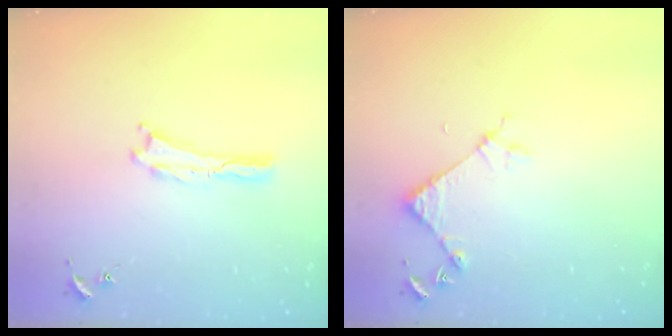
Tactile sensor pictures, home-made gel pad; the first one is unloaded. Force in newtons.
{"total": 4.2, "press": 4.2, "slide": 0.3}